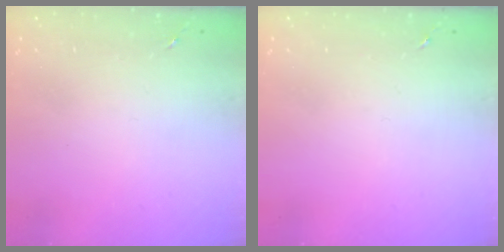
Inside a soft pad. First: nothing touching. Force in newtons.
{"total": 0.0}